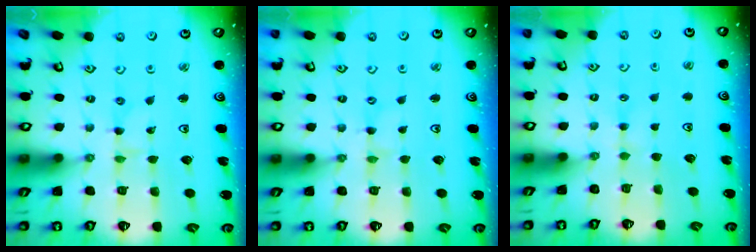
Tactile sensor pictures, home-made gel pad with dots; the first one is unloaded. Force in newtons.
{"total": 0.6, "press": 0.6, "slide": 0.1}
{"total": 2.0, "press": 2.0, "slide": 0.4}